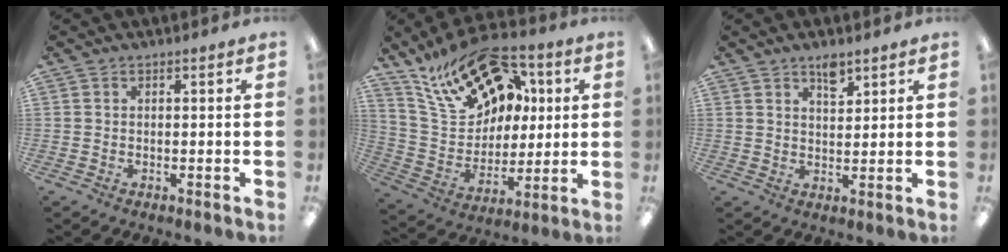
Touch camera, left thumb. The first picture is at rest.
{"total": 20.6, "force": [13.2, 12.4, 9.7], "torque": [-0.178, -0.065, 0.241]}
{"total": 4.0, "force": [3.0, 1.7, 2.1], "torque": [-0.015, -0.015, 0.048]}